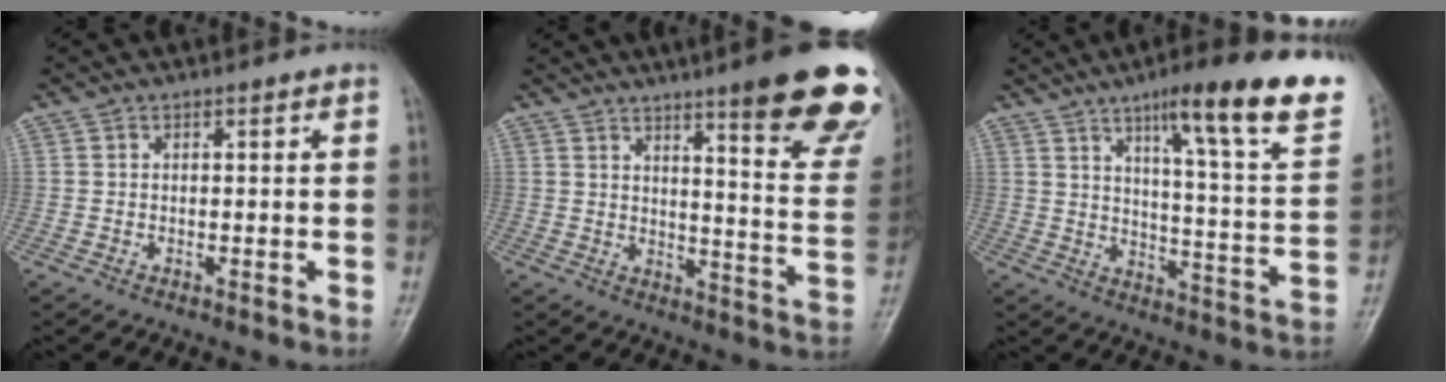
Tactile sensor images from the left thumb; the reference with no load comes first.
{"total": 20.9, "force": [13.2, 3.1, 15.9], "torque": [-0.175, -0.070, 0.169]}
{"total": 22.7, "force": [14.1, 3.2, 17.5], "torque": [-0.224, -0.058, 0.198]}